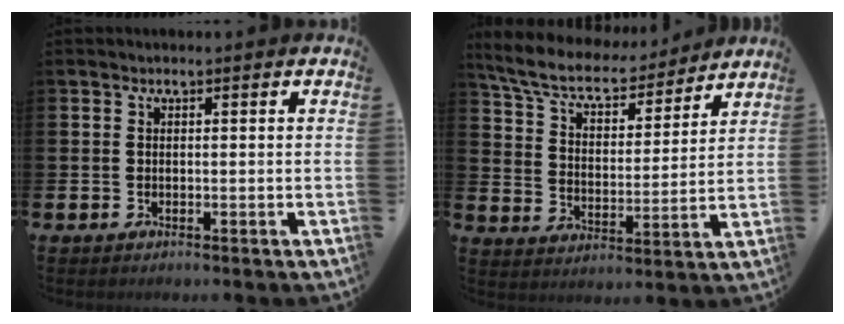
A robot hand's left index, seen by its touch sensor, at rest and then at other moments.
{"total": 7.7, "force": [7.0, 2.2, 2.5], "torque": [-0.089, -0.048, 0.122]}